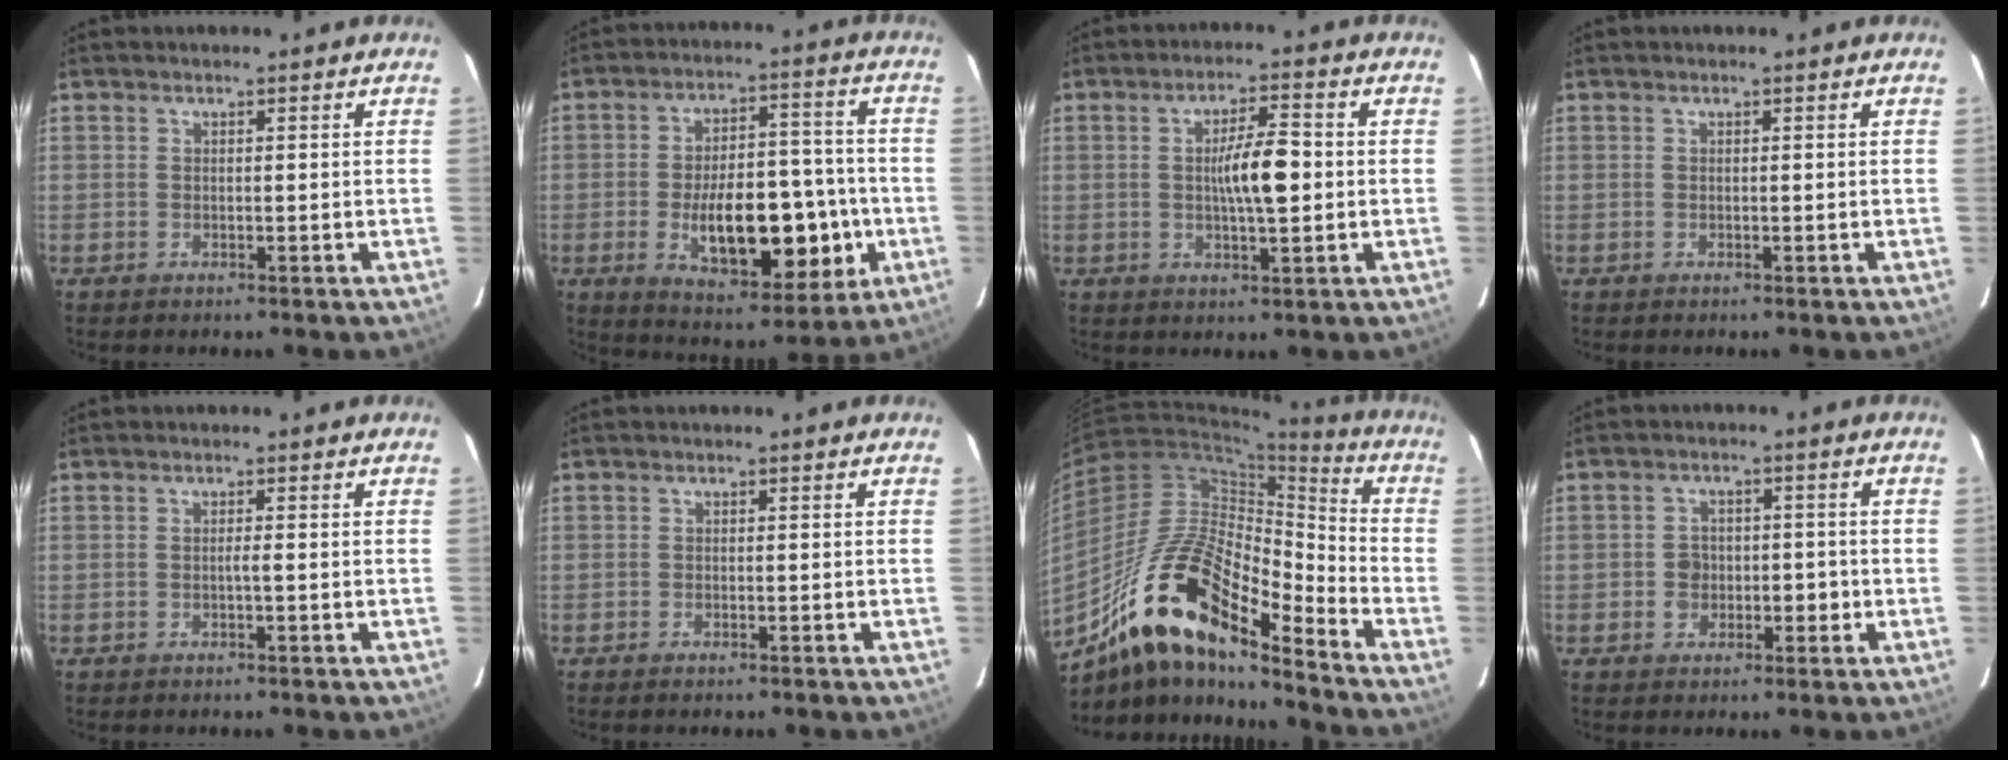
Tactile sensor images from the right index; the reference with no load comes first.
{"total": 16.8, "force": [-3.9, 7.2, 14.6], "torque": [-0.222, 0.015, -0.047]}
{"total": 7.0, "force": [-0.1, 1.2, 6.9], "torque": [-0.121, 0.006, -0.001]}
{"total": 0.0}
{"total": 0.7, "force": [-0.2, -0.1, 0.7], "torque": [-0.010, 0.001, -0.005]}
{"total": 0.8, "force": [-0.7, 0.1, 0.5], "torque": [-0.013, -0.003, -0.008]}
{"total": 17.9, "force": [-11.7, 4.8, 12.7], "torque": [-0.231, 0.028, -0.202]}
{"total": 4.3, "force": [-0.9, 3.2, 2.6], "torque": [-0.035, 0.015, -0.010]}